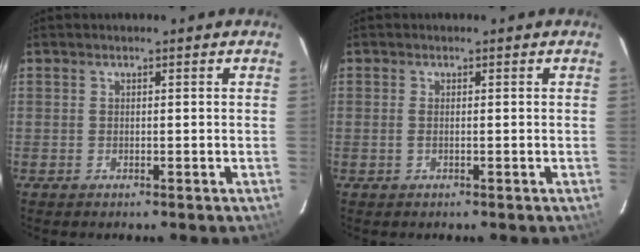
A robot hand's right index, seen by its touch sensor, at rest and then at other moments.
{"total": 0.8, "force": [-0.1, 0.1, 0.8], "torque": [-0.017, 0.002, -0.003]}